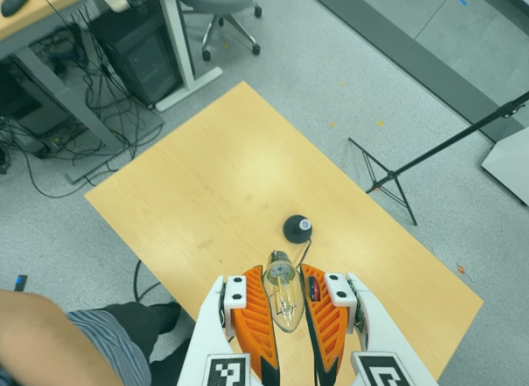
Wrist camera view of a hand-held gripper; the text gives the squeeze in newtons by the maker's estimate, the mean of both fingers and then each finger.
{"total": 20.6, "left": 24.0, "right": 17.3}